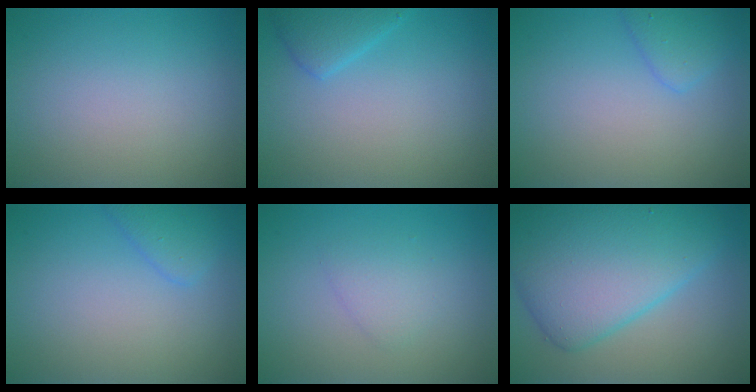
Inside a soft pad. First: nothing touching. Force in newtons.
{"total": 2.3, "press": 2.3, "slide": 0.1}
{"total": 1.9, "press": 1.9, "slide": 0.1}
{"total": 1.9, "press": 1.9, "slide": 0.1}
{"total": 1.6, "press": 1.6, "slide": 0.1}
{"total": 9.4, "press": 9.4, "slide": 0.1}